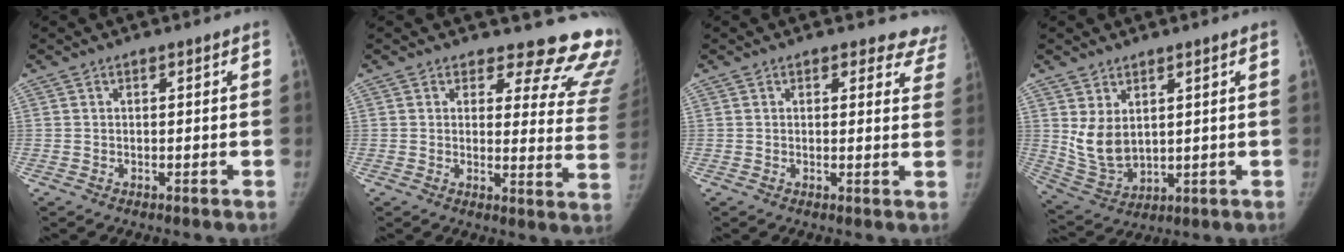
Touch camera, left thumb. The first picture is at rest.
{"total": 16.4, "force": [14.9, 5.4, 4.0], "torque": [0.010, -0.142, 0.138]}
{"total": 7.3, "force": [6.5, 3.2, 0.5], "torque": [0.059, -0.028, 0.041]}
{"total": 8.0, "force": [2.4, 5.2, 5.6], "torque": [-0.094, -0.022, 0.071]}